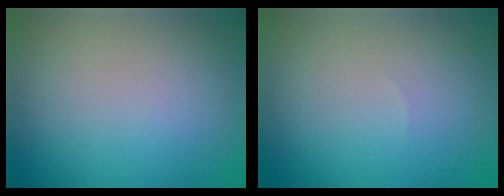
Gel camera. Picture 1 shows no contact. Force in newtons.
{"total": 0.0}